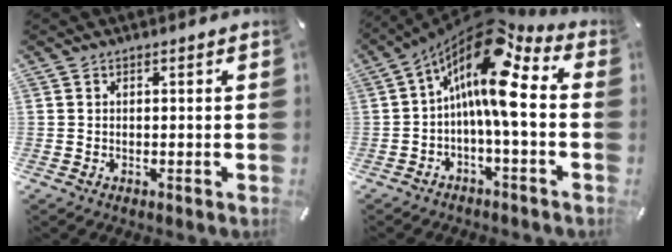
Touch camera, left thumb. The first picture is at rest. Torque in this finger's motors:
{"motor_torque": [0.16, 2.41, 2.43, -0.34, 0.51]}